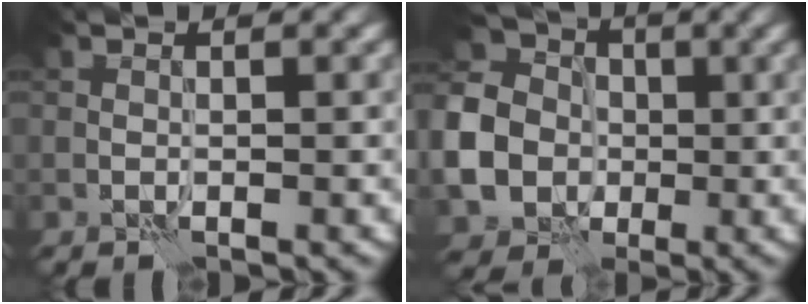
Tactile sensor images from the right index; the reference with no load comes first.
{"total": 9.6, "force": [-1.6, 8.4, 4.5], "torque": [-0.123, -0.019, -0.036]}